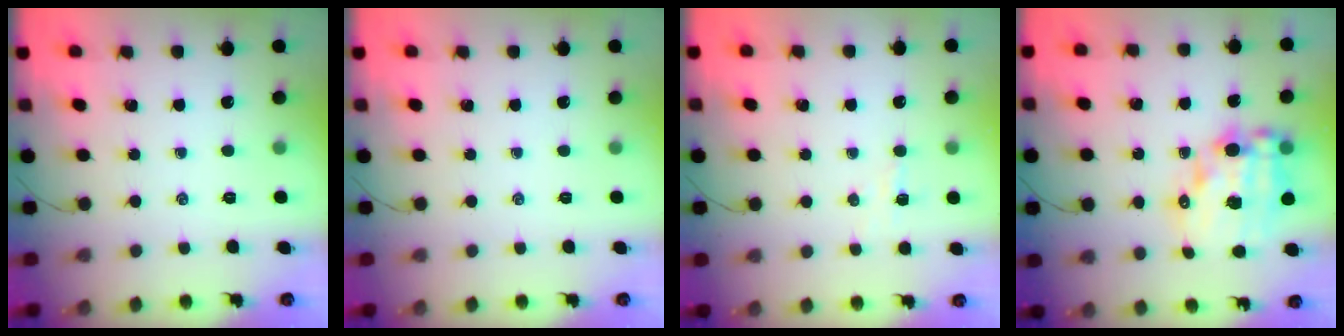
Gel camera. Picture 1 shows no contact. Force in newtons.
{"total": 0.0}
{"total": 3.6, "press": 3.5, "slide": 0.9}
{"total": 16.1, "press": 15.6, "slide": 3.8}